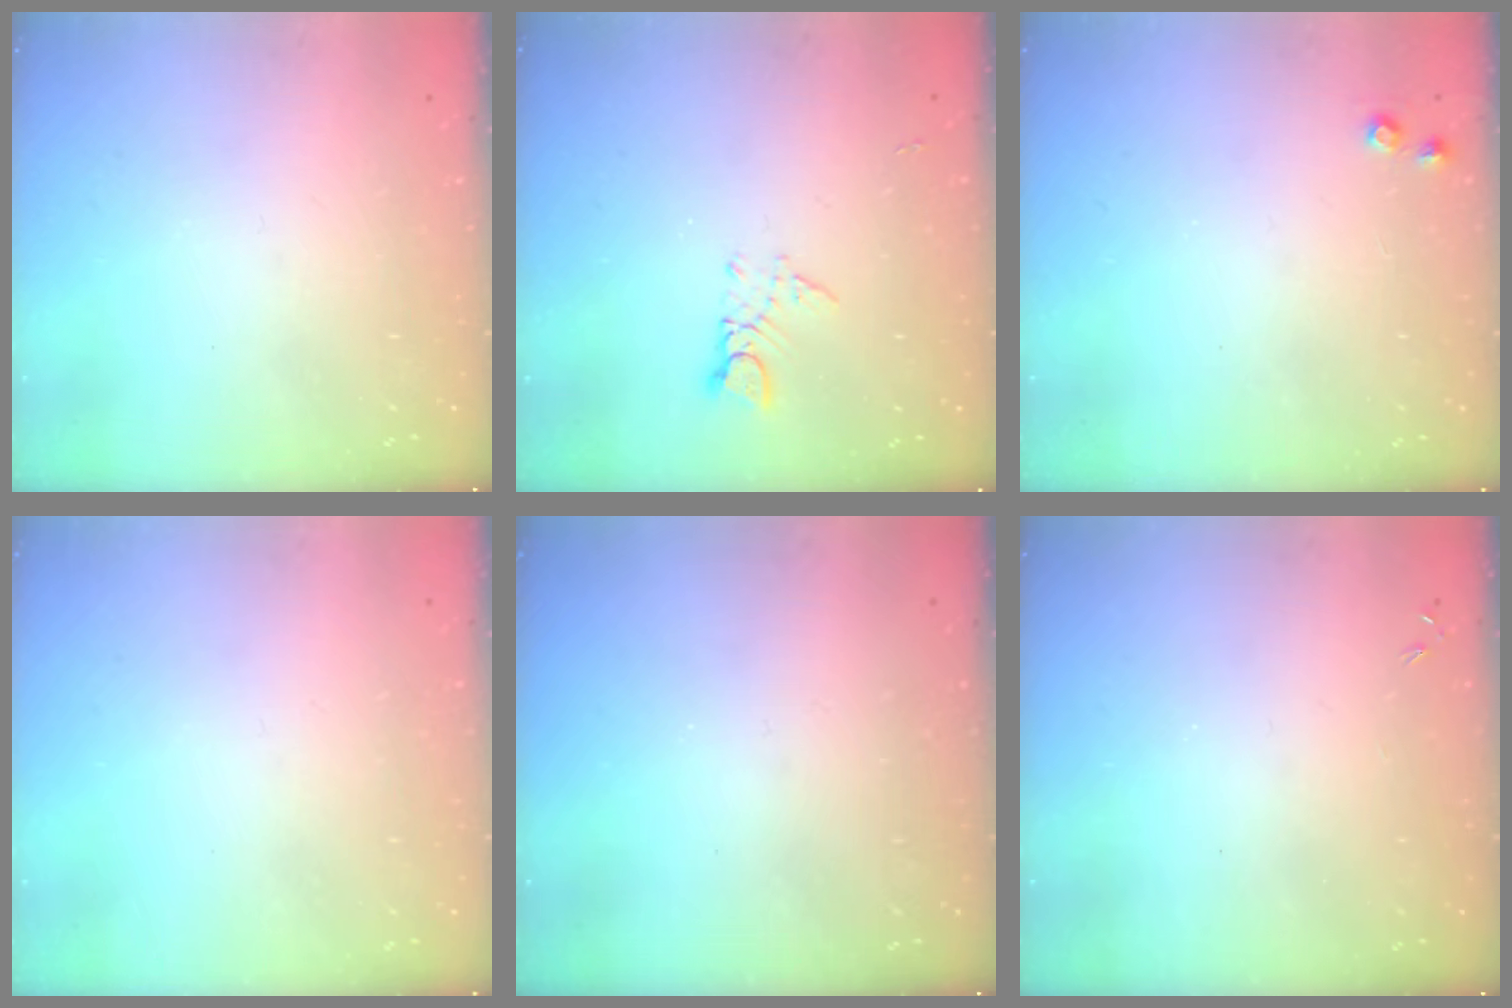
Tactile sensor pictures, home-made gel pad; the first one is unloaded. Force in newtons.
{"total": 3.1, "press": 3.1, "slide": 0.3}
{"total": 4.6, "press": 4.5, "slide": 0.7}
{"total": 0.0}
{"total": 0.0}
{"total": 0.0}